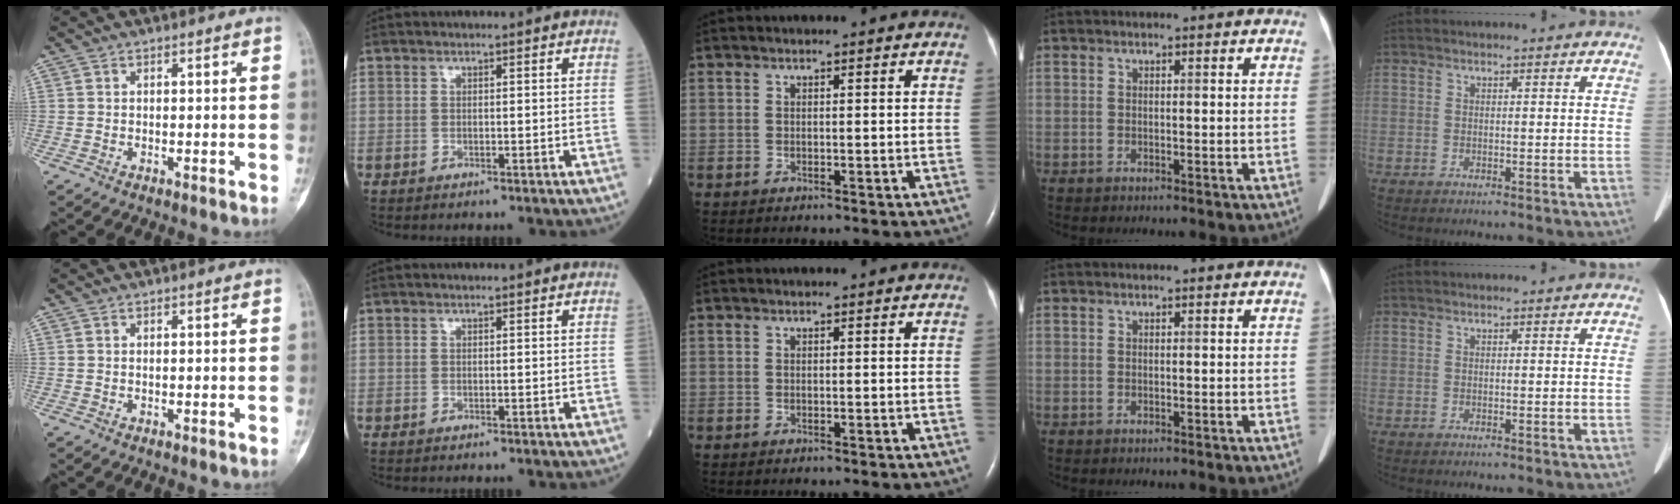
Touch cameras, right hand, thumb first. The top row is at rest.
{}